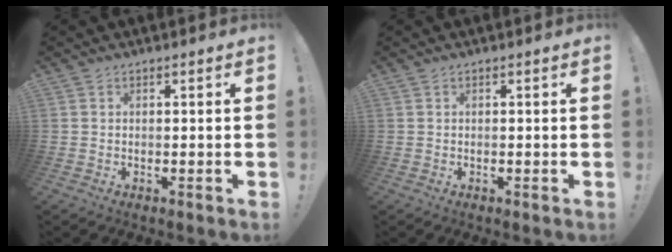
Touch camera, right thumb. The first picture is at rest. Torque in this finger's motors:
{"motor_torque": [0.24, -0.35, -0.22, 0.34, 0.07]}